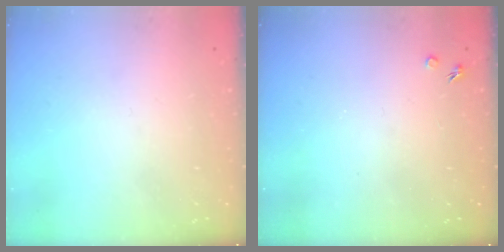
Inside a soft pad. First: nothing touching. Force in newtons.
{"total": 1.7, "press": 1.7, "slide": 0.3}